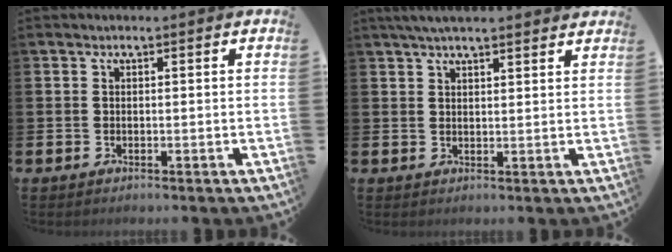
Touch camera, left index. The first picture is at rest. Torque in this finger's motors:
{"motor_torque": [0.97, -1.17, 0.67, 0.09]}